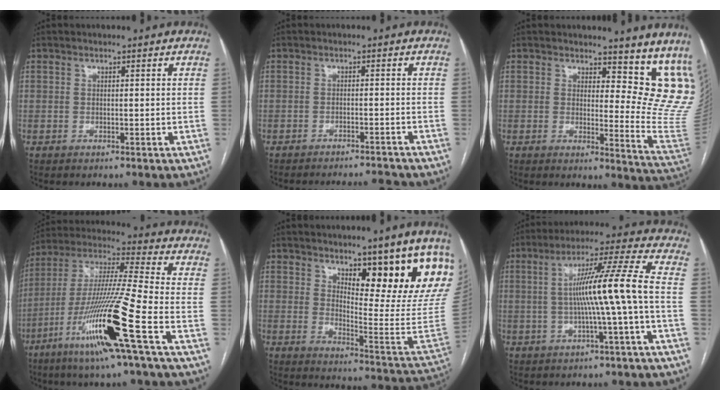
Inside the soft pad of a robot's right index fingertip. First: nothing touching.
{"total": 6.4, "force": [-6.3, -0.5, 1.1], "torque": [-0.011, 0.001, -0.083]}
{"total": 13.4, "force": [11.8, 3.8, 5.1], "torque": [-0.031, -0.079, 0.107]}
{"total": 18.9, "force": [-8.3, -1.3, 17.0], "torque": [-0.354, -0.035, -0.163]}
{"total": 17.3, "force": [11.4, 3.0, 12.6], "torque": [-0.158, -0.036, 0.151]}
{"total": 10.8, "force": [-1.1, -1.8, 10.6], "torque": [-0.180, 0.015, -0.015]}